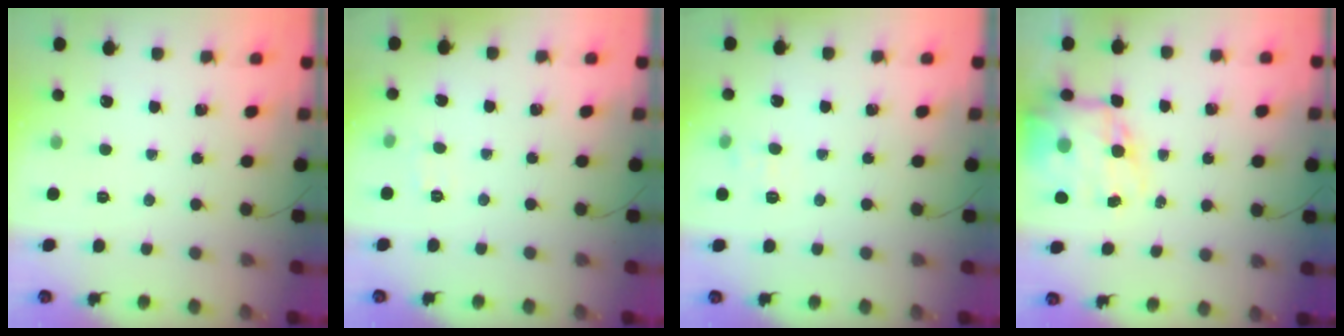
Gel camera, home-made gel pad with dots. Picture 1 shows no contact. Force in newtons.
{"total": 2.6, "press": 2.3, "slide": 1.2}
{"total": 6.1, "press": 5.8, "slide": 1.9}
{"total": 15.6, "press": 15.1, "slide": 3.8}